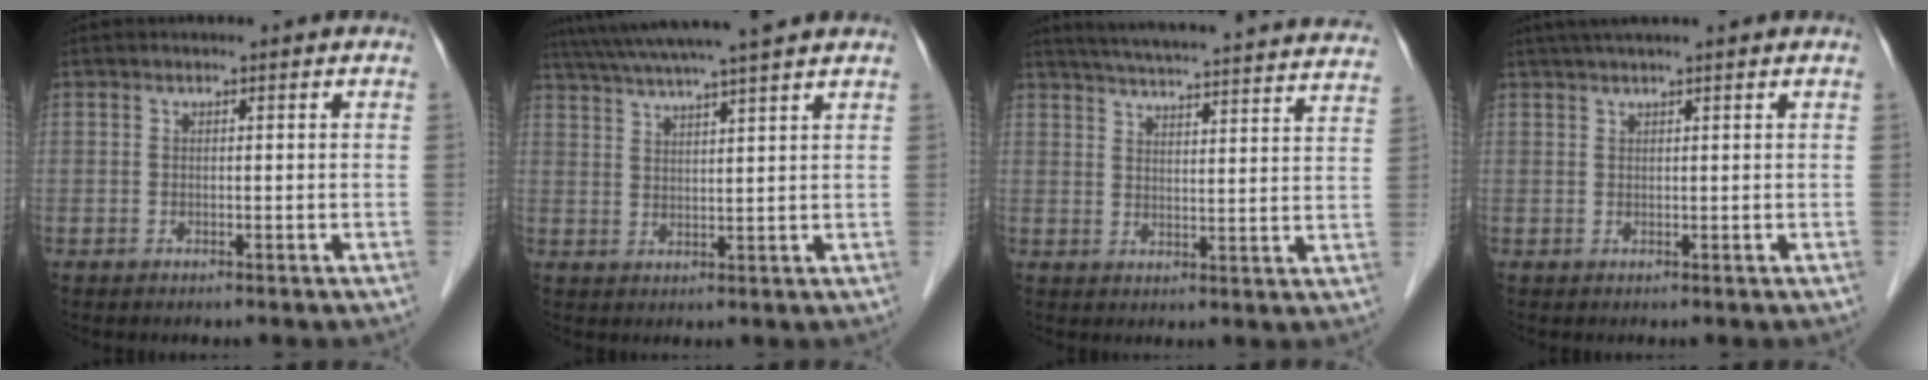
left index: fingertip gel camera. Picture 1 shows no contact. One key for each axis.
{"total": 13.4, "fx": 11.6, "fy": -0.6, "fz": 6.7, "tx": -0.122, "ty": 0.028, "tz": 0.168}
{"total": 29.0, "fx": 27.0, "fy": 1.7, "fz": 10.4, "tx": -0.163, "ty": -0.043, "tz": 0.326}
{"total": 4.8, "fx": 3.9, "fy": -0.5, "fz": 2.8, "tx": -0.042, "ty": 0.032, "tz": 0.064}